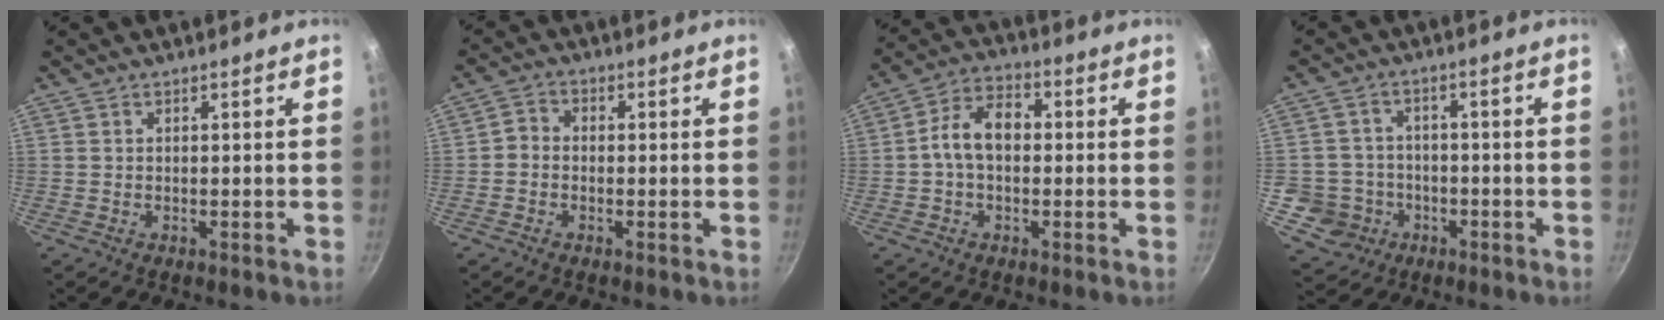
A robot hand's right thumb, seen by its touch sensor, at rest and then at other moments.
{"total": 2.7, "force": [-0.7, 2.3, 1.2], "torque": [-0.019, 0.011, -0.026]}
{"total": 8.7, "force": [0.0, 5.8, 6.5], "torque": [-0.092, 0.031, -0.014]}
{"total": 7.7, "force": [-2.4, 7.2, 1.1], "torque": [0.010, 0.032, -0.036]}